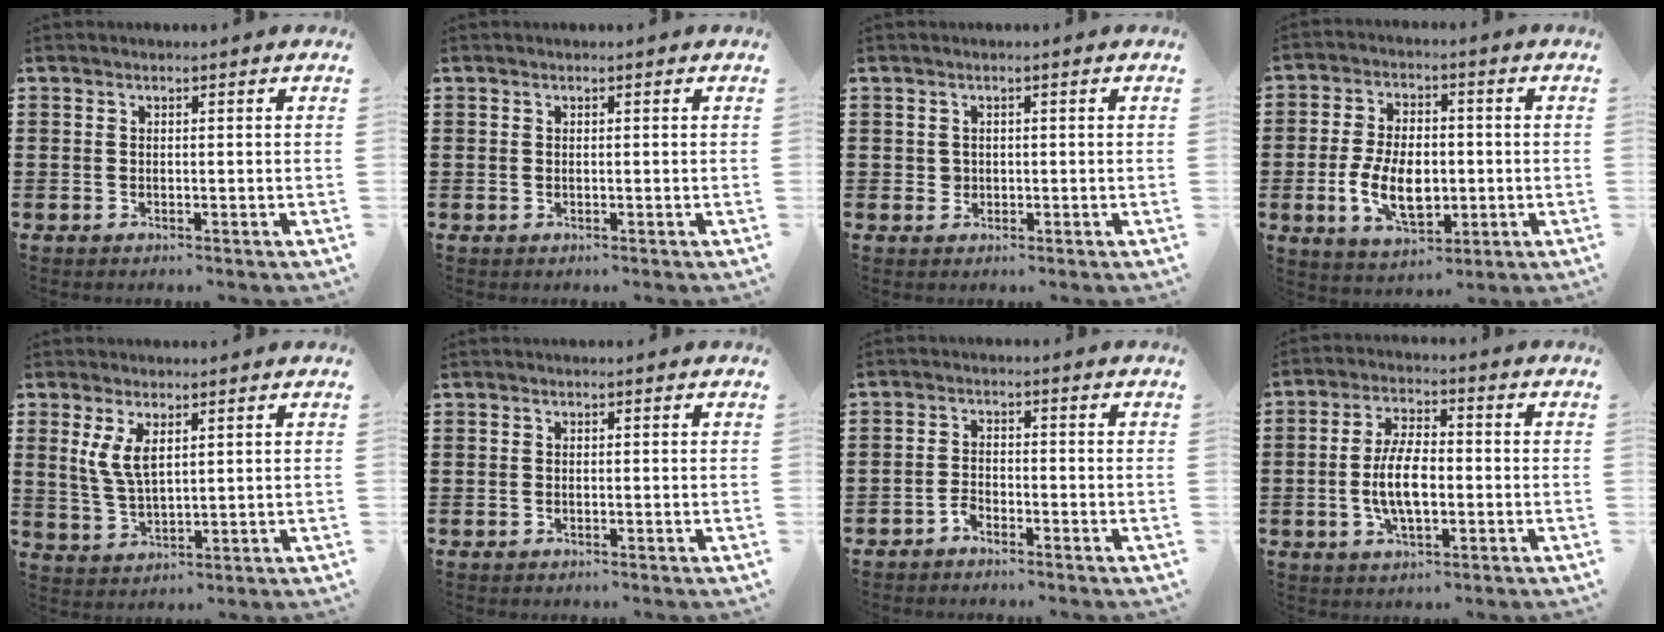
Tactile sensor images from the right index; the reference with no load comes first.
{"total": 0.0}
{"total": 1.2, "force": [0.1, 1.2, 0.3], "torque": [-0.009, 0.006, 0.001]}
{"total": 9.2, "force": [-1.8, 5.2, 7.3], "torque": [-0.144, -0.004, -0.038]}
{"total": 4.8, "force": [1.8, 2.1, 3.9], "torque": [-0.090, 0.002, 0.030]}
{"total": 0.0}
{"total": 1.9, "force": [-1.7, 0.7, 0.5], "torque": [-0.016, 0.002, -0.035]}
{"total": 7.7, "force": [-1.1, 3.2, 6.9], "torque": [-0.146, -0.002, -0.025]}